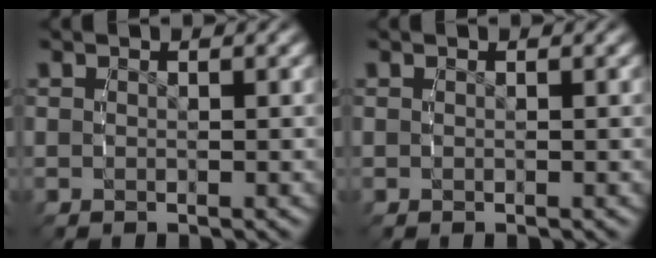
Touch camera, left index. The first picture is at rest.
{"total": 0.0}